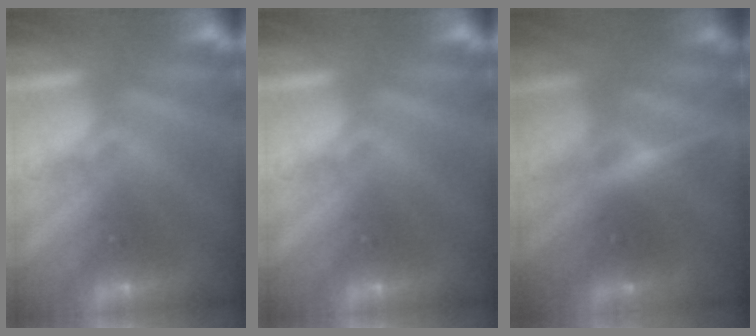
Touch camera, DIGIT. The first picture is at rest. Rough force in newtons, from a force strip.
{"total": 0.0}
{"total": 2.3}